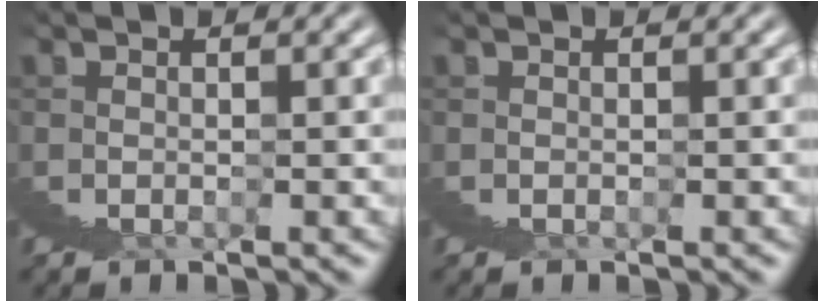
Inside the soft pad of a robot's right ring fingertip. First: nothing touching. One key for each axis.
{"total": 0.0}